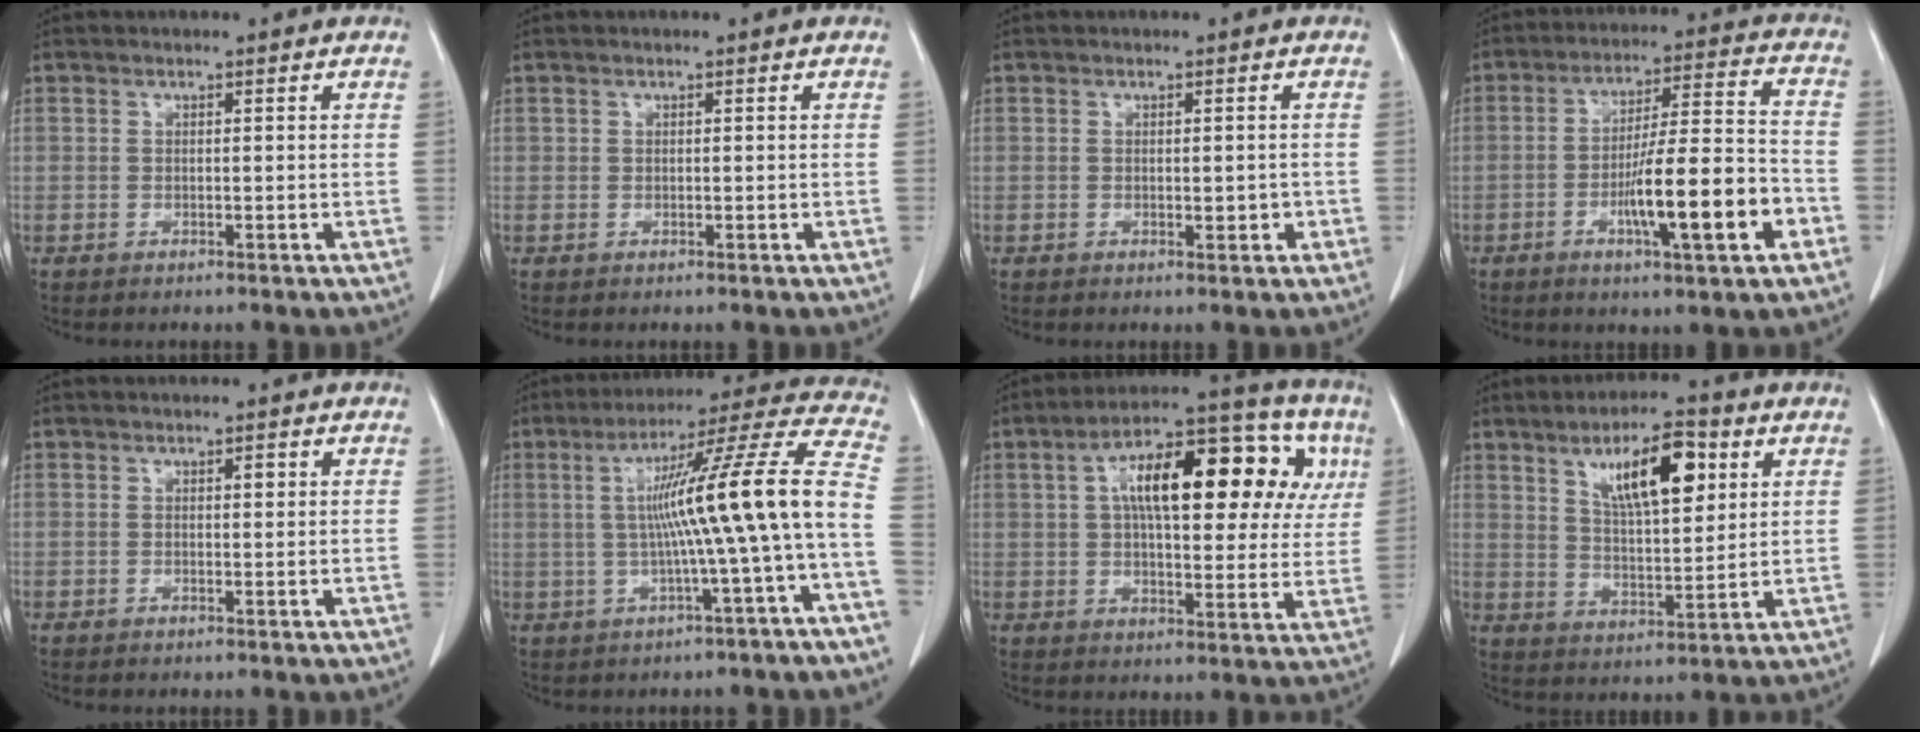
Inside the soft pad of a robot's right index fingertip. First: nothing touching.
{"total": 0.0}
{"total": 1.6, "force": [-0.3, 0.8, 1.4], "torque": [-0.017, 0.000, 0.000]}
{"total": 14.0, "force": [-4.9, 1.1, 13.1], "torque": [-0.214, 0.003, -0.076]}
{"total": 0.9, "force": [0.3, 0.4, 0.8], "torque": [-0.010, 0.002, 0.003]}
{"total": 15.4, "force": [-1.3, -1.5, 15.3], "torque": [-0.224, 0.023, -0.023]}
{"total": 20.0, "force": [6.1, 7.6, 17.5], "torque": [-0.253, 0.055, 0.084]}
{"total": 11.3, "force": [5.0, 3.1, 9.6], "torque": [-0.164, 0.007, 0.089]}